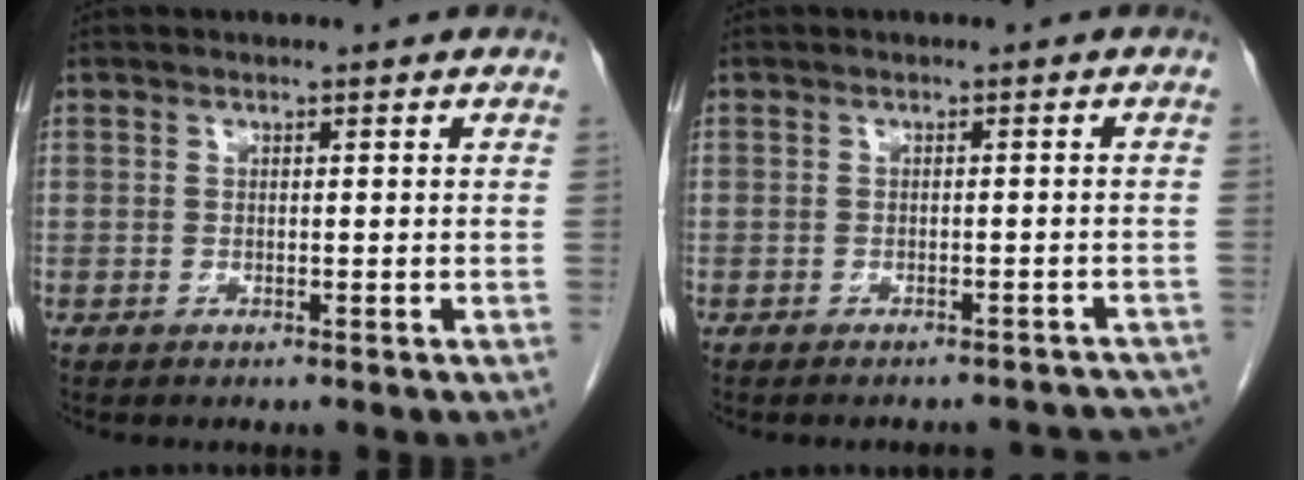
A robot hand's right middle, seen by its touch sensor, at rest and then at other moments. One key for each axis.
{"total": 11.4, "fx": -10.4, "fy": 3.7, "fz": 2.8, "tx": -0.031, "ty": 0.012, "tz": -0.099}